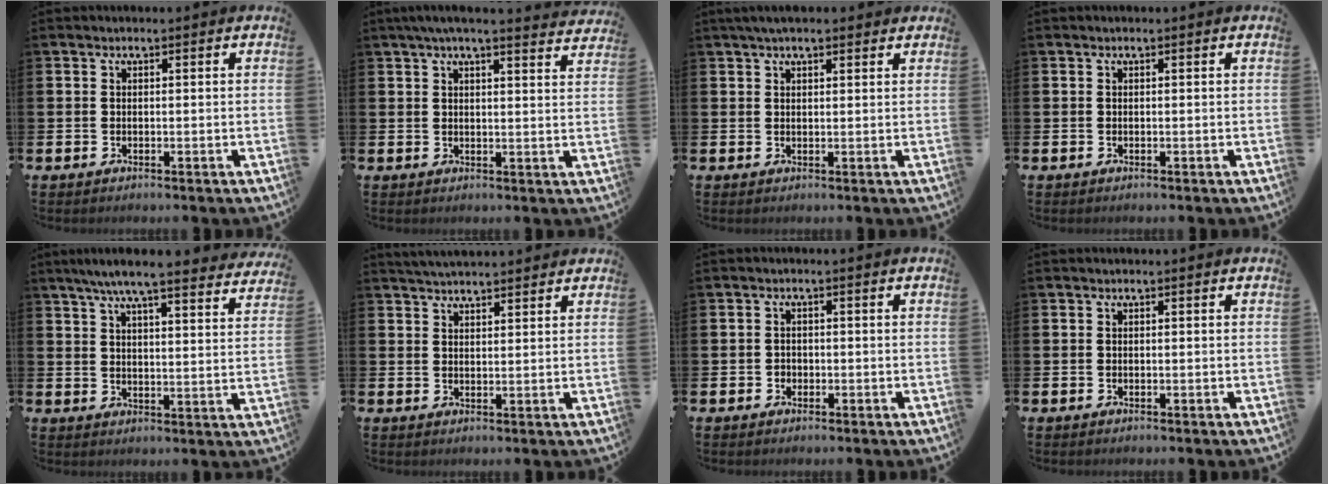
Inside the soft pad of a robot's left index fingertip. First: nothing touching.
{"total": 4.5, "force": [4.2, -0.1, 1.7], "torque": [-0.041, -0.011, 0.076]}
{"total": 2.6, "force": [2.1, 0.8, 1.3], "torque": [-0.023, 0.002, 0.037]}
{"total": 0.0}
{"total": 7.4, "force": [6.8, 0.4, 2.8], "torque": [-0.065, -0.035, 0.117]}
{"total": 3.4, "force": [3.3, 0.5, 0.6], "torque": [-0.017, -0.008, 0.060]}
{"total": 1.1, "force": [-0.4, 1.1, 0.1], "torque": [-0.001, 0.004, -0.011]}
{"total": 0.0}